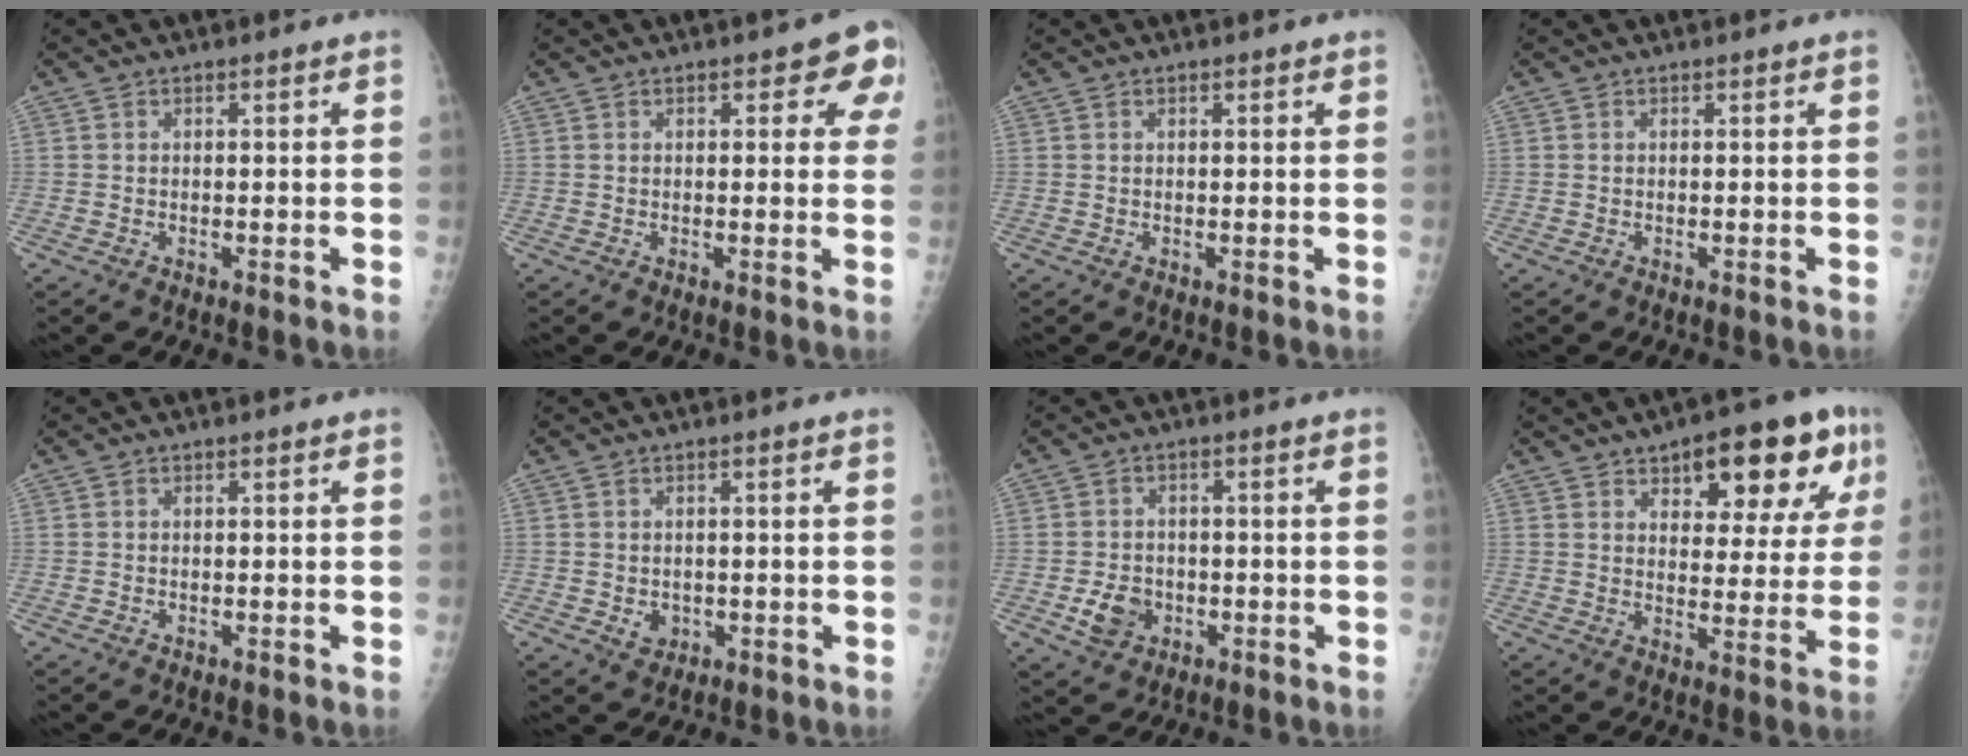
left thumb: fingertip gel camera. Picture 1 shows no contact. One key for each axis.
{"total": 6.6, "fx": 2.6, "fy": 3.0, "fz": 5.2, "tx": -0.025, "ty": -0.003, "tz": 0.020}
{"total": 0.6, "fx": 0.3, "fy": 0.3, "fz": 0.4, "tx": -0.005, "ty": 0.000, "tz": 0.004}
{"total": 0.0}
{"total": 0.0}
{"total": 2.6, "fx": -0.5, "fy": 2.2, "fz": 1.1, "tx": -0.005, "ty": 0.000, "tz": 0.002}
{"total": 5.5, "fx": -1.9, "fy": 4.4, "fz": 2.6, "tx": -0.033, "ty": 0.008, "tz": -0.026}
{"total": 17.1, "fx": 8.6, "fy": 7.1, "fz": 12.9, "tx": -0.131, "ty": -0.020, "tz": 0.120}